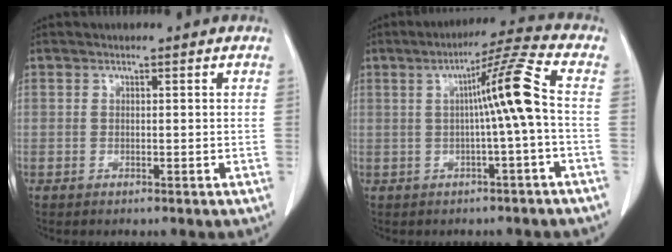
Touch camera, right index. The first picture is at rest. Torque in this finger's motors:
{"motor_torque": [1.05, -0.11, 0.51, 0.15]}